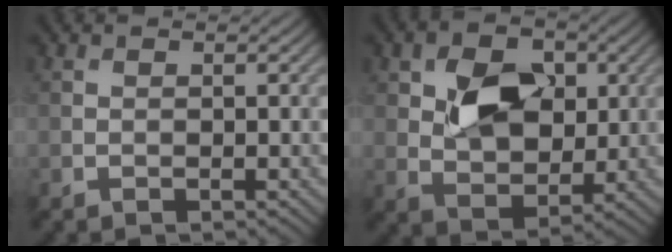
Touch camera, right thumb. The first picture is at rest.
{"total": 8.1, "force": [1.9, 5.5, 5.6], "torque": [-0.104, 0.000, 0.028]}